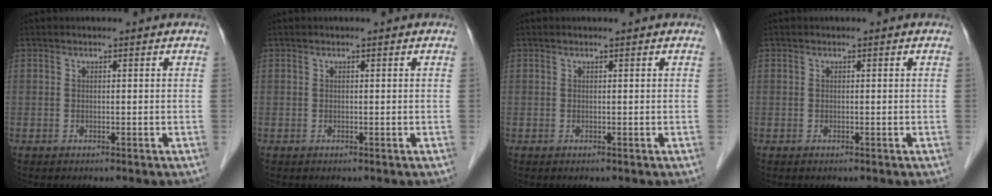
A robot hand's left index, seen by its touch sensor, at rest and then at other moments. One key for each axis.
{"total": 0.0}
{"total": 0.0}
{"total": 0.0}